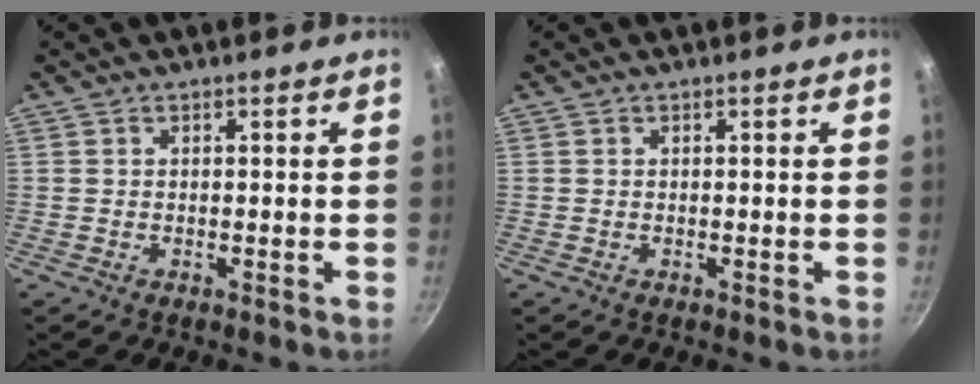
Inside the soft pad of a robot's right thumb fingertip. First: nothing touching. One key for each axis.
{"total": 0.0}